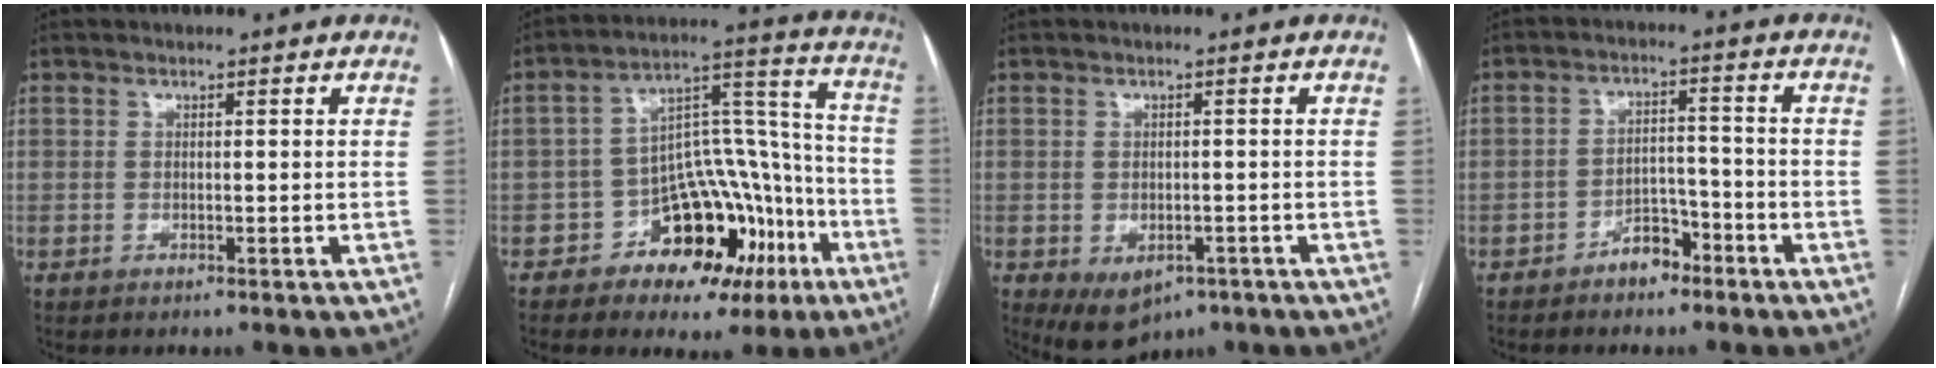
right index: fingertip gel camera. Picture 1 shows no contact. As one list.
[{"total": 14.8, "force": [-7.7, 9.5, 8.4], "torque": [-0.091, 0.062, -0.104]}, {"total": 5.9, "force": [-3.0, 4.0, 3.2], "torque": [-0.051, -0.003, -0.032]}, {"total": 4.6, "force": [-3.3, 2.6, 2.0], "torque": [-0.028, 0.015, -0.054]}]